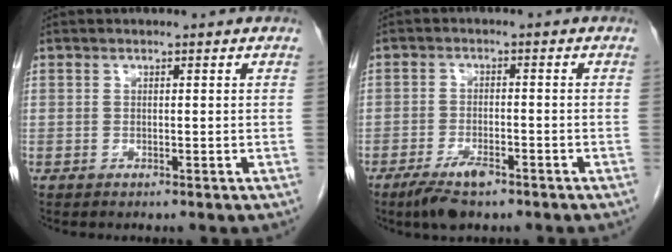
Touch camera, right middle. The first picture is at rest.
{"total": 5.2, "force": [-3.6, 1.5, 3.4], "torque": [-0.072, -0.006, -0.060]}